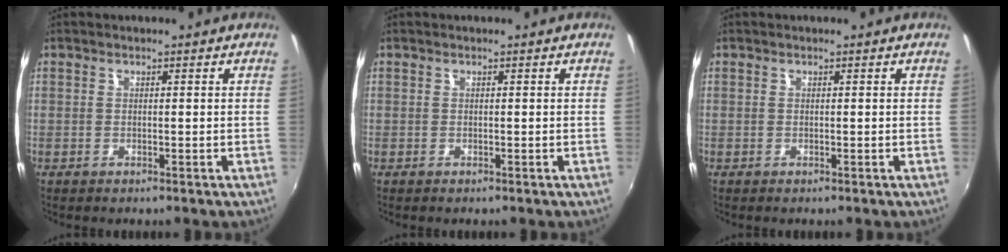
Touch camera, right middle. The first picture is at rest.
{"total": 0.0}
{"total": 0.0}